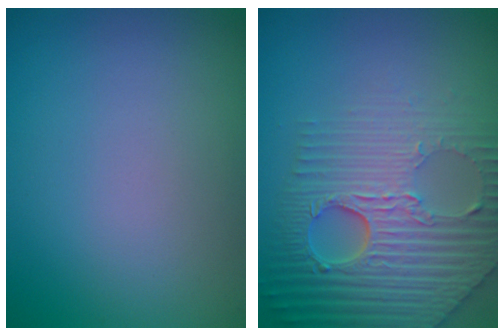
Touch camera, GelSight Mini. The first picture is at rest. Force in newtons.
{"total": 8.3, "press": 6.2, "slide": 5.6}